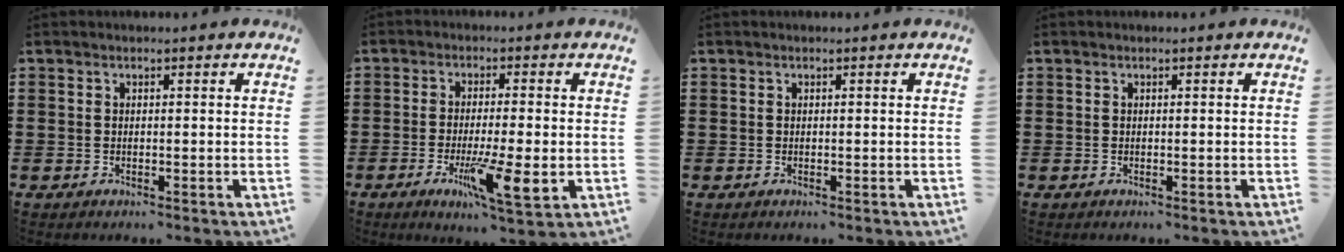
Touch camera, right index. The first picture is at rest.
{"total": 8.5, "force": [-2.6, 1.5, 8.0], "torque": [-0.147, -0.014, -0.041]}
{"total": 0.0}
{"total": 0.0}